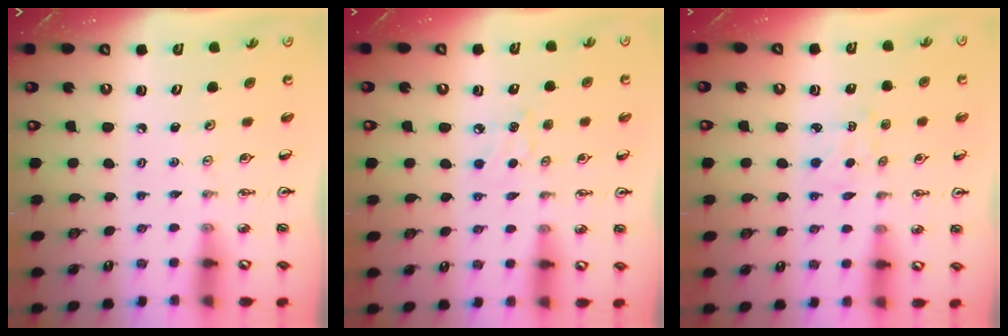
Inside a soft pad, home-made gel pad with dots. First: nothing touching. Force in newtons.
{"total": 5.9, "press": 5.8, "slide": 0.7}
{"total": 3.6, "press": 3.6, "slide": 0.5}